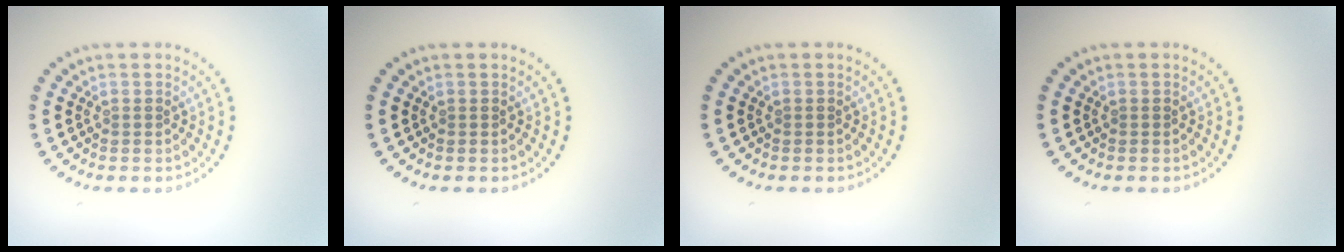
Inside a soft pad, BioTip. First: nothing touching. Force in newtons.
{"total": 0.0}
{"total": 0.0}
{"total": 0.0}